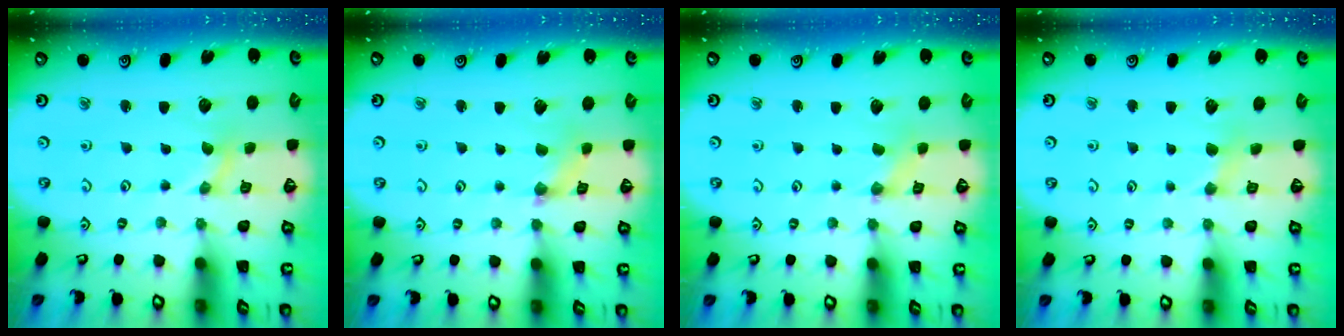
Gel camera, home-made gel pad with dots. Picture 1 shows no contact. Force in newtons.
{"total": 1.3, "press": 1.3, "slide": 0.3}
{"total": 0.0}
{"total": 2.7, "press": 2.7, "slide": 0.4}